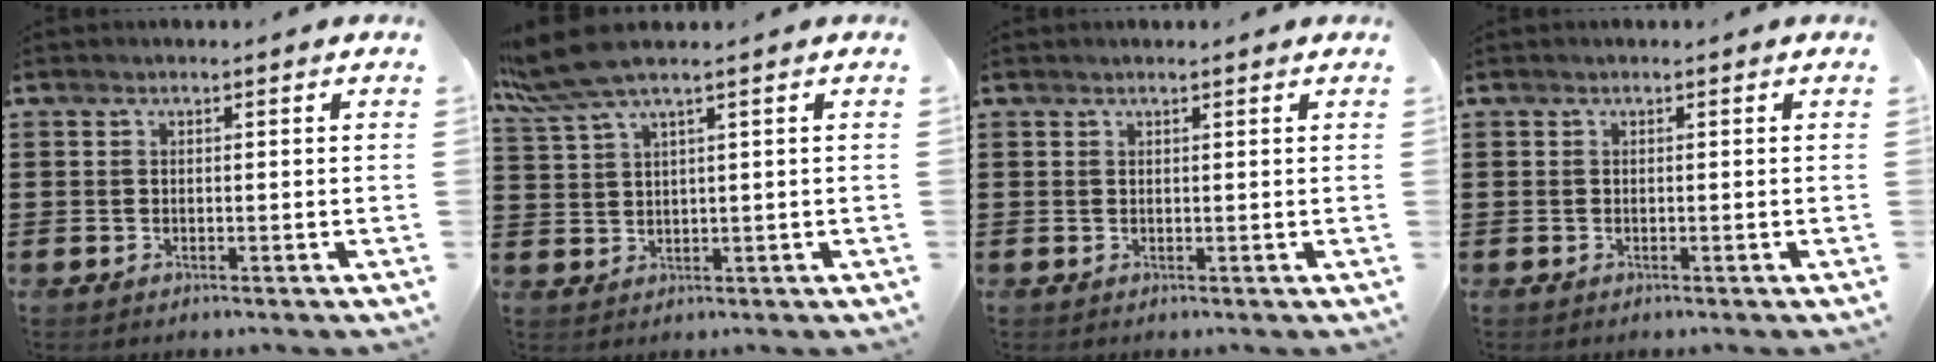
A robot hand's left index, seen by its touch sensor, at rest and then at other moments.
{"total": 5.5, "force": [3.7, 0.3, 4.0], "torque": [-0.103, -0.008, 0.062]}
{"total": 0.7, "force": [0.5, 0.0, 0.4], "torque": [-0.008, -0.002, 0.011]}
{"total": 0.0}